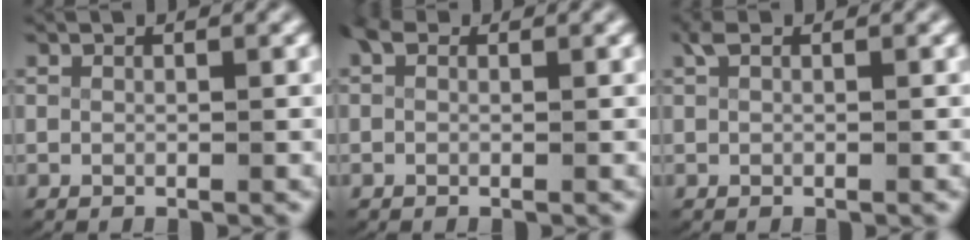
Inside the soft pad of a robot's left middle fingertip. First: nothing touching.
{"total": 0.5, "force": [0.3, 0.3, 0.3], "torque": [-0.011, -0.003, 0.005]}
{"total": 0.6, "force": [0.4, 0.0, 0.5], "torque": [-0.020, 0.001, 0.012]}